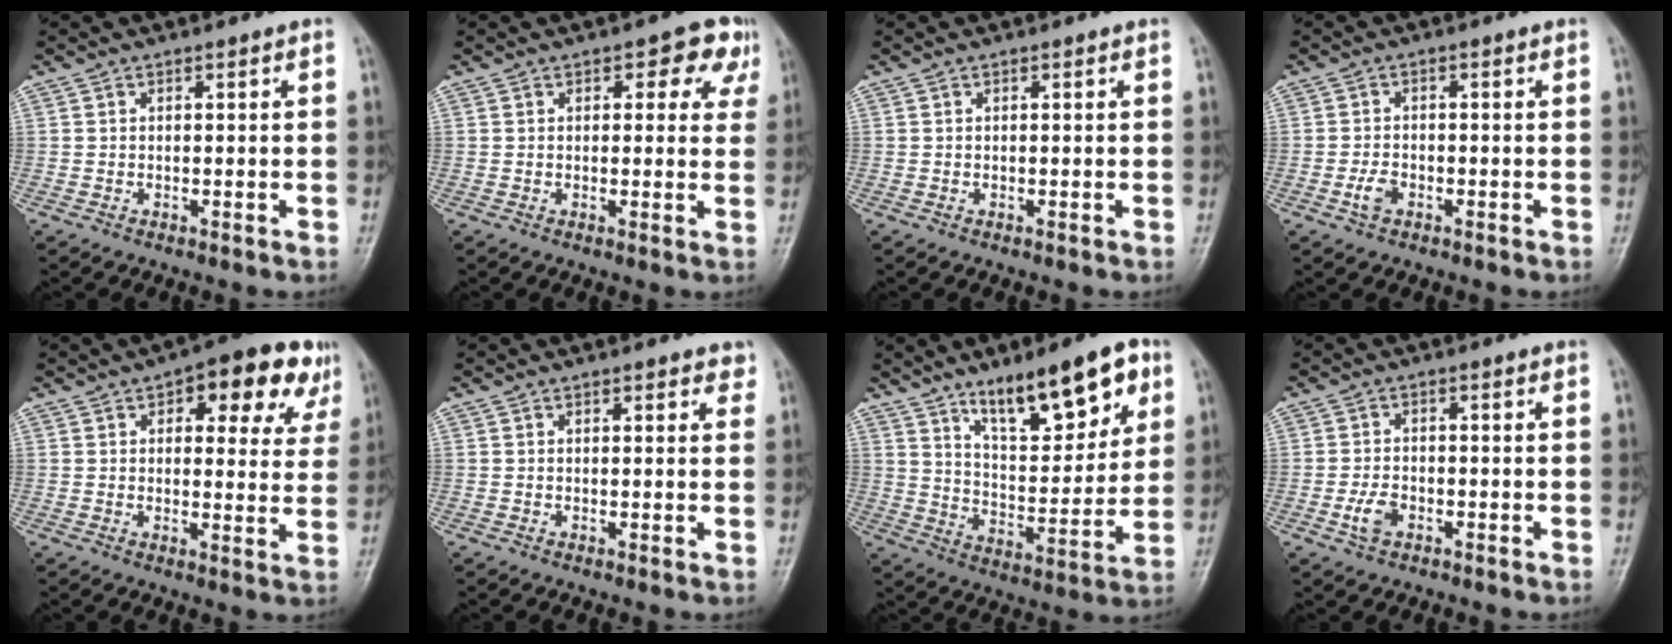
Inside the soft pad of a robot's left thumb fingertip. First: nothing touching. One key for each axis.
{"total": 6.4, "fx": 3.0, "fy": 3.7, "fz": 4.3, "tx": -0.006, "ty": -0.005, "tz": 0.026}
{"total": 0.0}
{"total": 2.7, "fx": -1.3, "fy": 1.7, "fz": 1.7, "tx": -0.035, "ty": 0.007, "tz": -0.025}
{"total": 14.2, "fx": 7.2, "fy": 6.5, "fz": 10.3, "tx": -0.078, "ty": -0.010, "tz": 0.083}
{"total": 2.4, "fx": 1.6, "fy": 1.1, "fz": 1.4, "tx": -0.001, "ty": -0.005, "tz": 0.015}
{"total": 17.5, "fx": 10.2, "fy": 6.2, "fz": 12.8, "tx": -0.157, "ty": -0.046, "tz": 0.170}
{"total": 3.5, "fx": -1.5, "fy": 2.2, "fz": 2.3, "tx": -0.046, "ty": 0.008, "tz": -0.028}